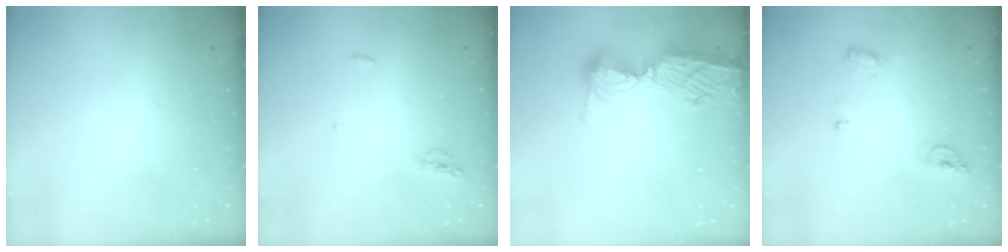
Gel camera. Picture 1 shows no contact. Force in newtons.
{"total": 4.3, "press": 4.1, "slide": 1.0}
{"total": 12.7, "press": 12.6, "slide": 1.2}
{"total": 7.9, "press": 7.8, "slide": 1.1}